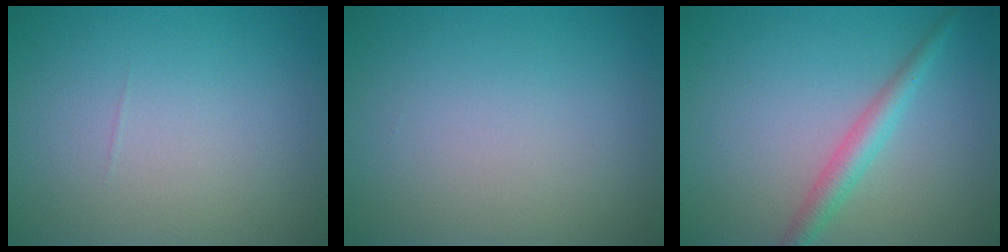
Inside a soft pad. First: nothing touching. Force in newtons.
{"total": 0.0}
{"total": 2.6, "press": 2.5, "slide": 0.1}